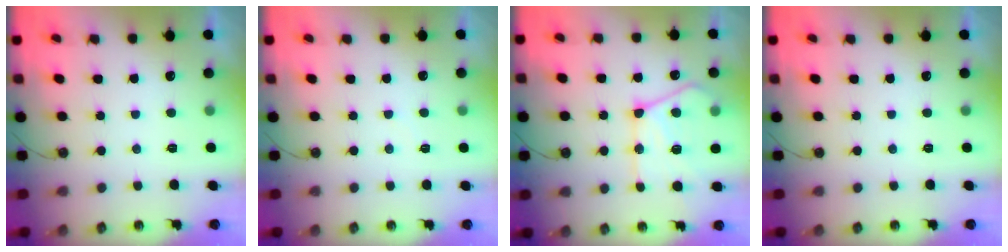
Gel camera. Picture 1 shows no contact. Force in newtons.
{"total": 3.5, "press": 3.5, "slide": 0.2}
{"total": 17.8, "press": 17.7, "slide": 1.7}
{"total": 0.0}